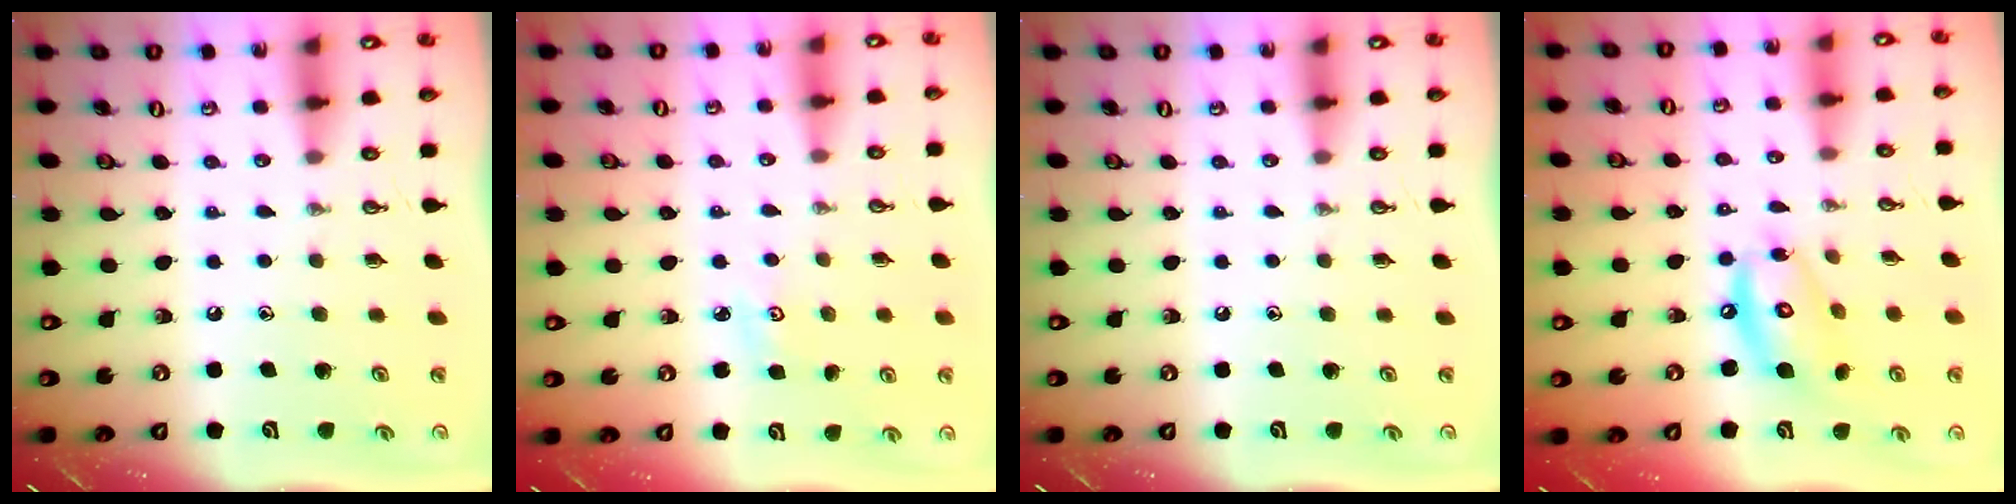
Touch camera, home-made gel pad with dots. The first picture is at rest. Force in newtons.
{"total": 2.8, "press": 2.7, "slide": 0.4}
{"total": 0.0}
{"total": 13.0, "press": 13.0, "slide": 1.1}